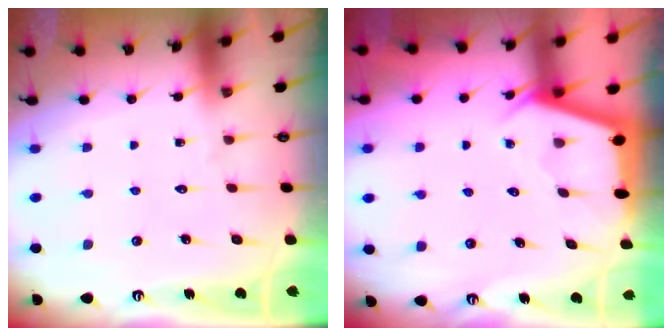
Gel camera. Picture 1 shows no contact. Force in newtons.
{"total": 2.9, "press": 2.8, "slide": 0.4}